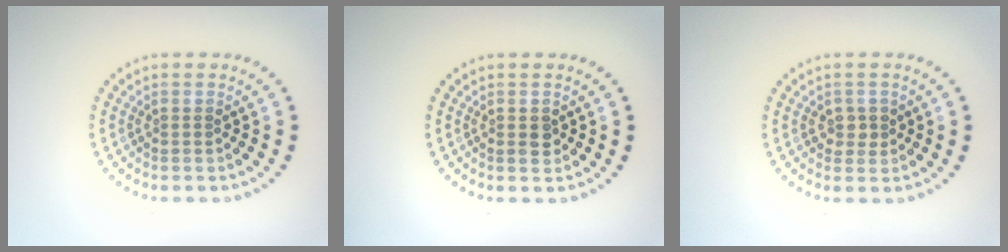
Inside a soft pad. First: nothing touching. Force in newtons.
{"total": 1.2, "press": 1.1, "slide": 0.3}
{"total": 1.5, "press": 1.4, "slide": 0.4}